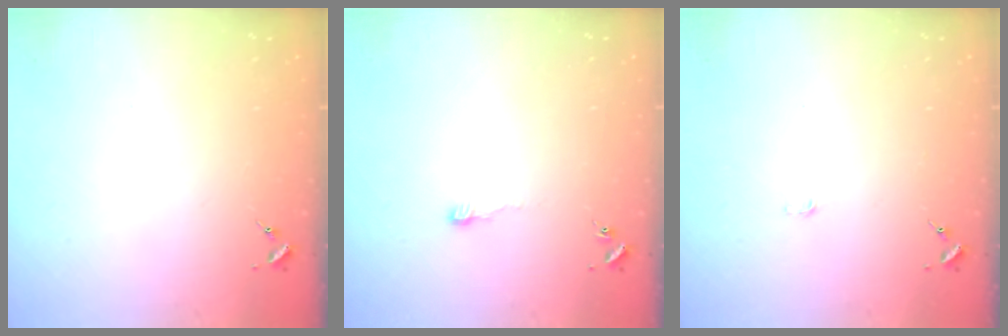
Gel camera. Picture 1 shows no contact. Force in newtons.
{"total": 3.0, "press": 3.0, "slide": 0.3}
{"total": 3.0, "press": 3.0, "slide": 0.3}